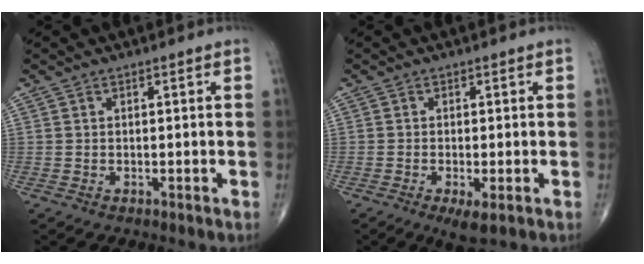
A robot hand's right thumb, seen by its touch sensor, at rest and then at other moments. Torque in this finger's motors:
{"motor_torque": [0.57, 0.37, 0.02, -0.18, 0.09]}